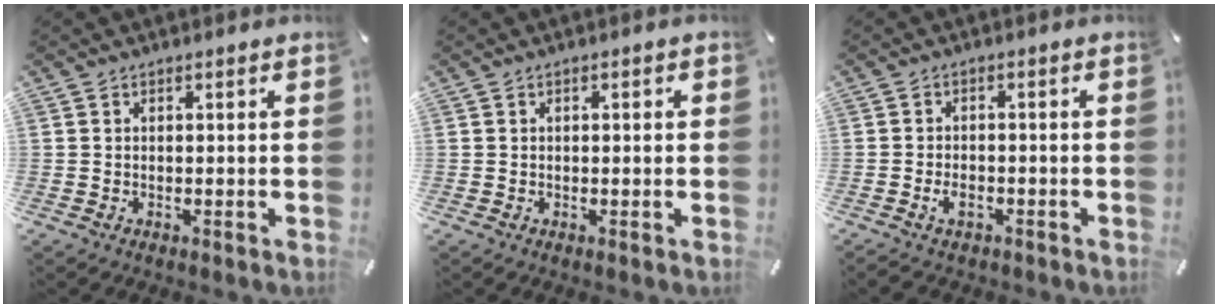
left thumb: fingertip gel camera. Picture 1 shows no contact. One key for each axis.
{"total": 0.8, "fx": -0.1, "fy": 0.4, "fz": 0.6, "tx": -0.011, "ty": 0.002, "tz": -0.004}
{"total": 3.3, "fx": -1.8, "fy": 1.9, "fz": 2.1, "tx": -0.041, "ty": 0.006, "tz": -0.035}